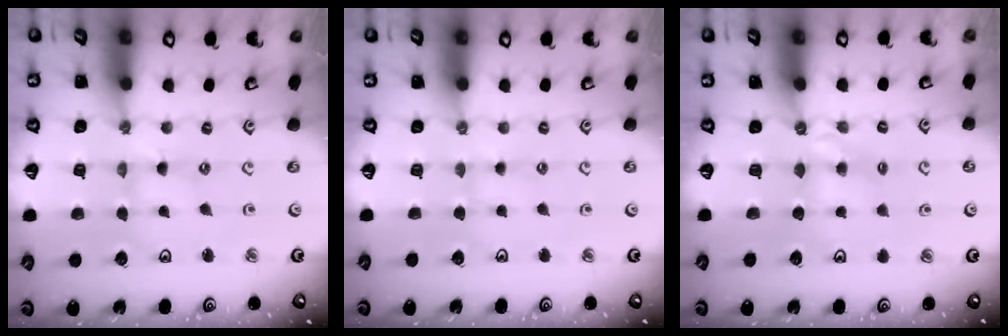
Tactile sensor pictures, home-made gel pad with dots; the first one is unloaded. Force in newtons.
{"total": 1.9, "press": 1.9, "slide": 0.4}
{"total": 4.3, "press": 4.3, "slide": 0.4}